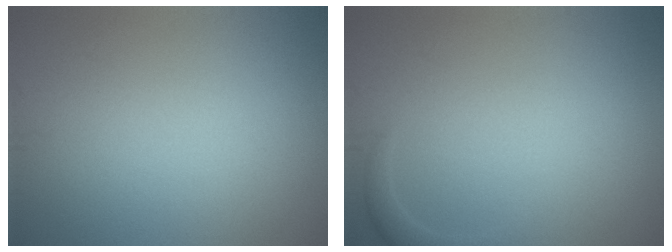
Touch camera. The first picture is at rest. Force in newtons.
{"total": 1.2, "press": 1.2, "slide": 0.2}